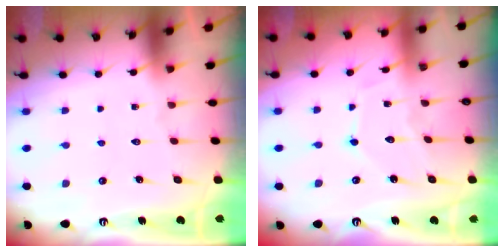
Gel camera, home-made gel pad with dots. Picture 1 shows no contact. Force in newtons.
{"total": 8.3, "press": 8.3, "slide": 0.2}